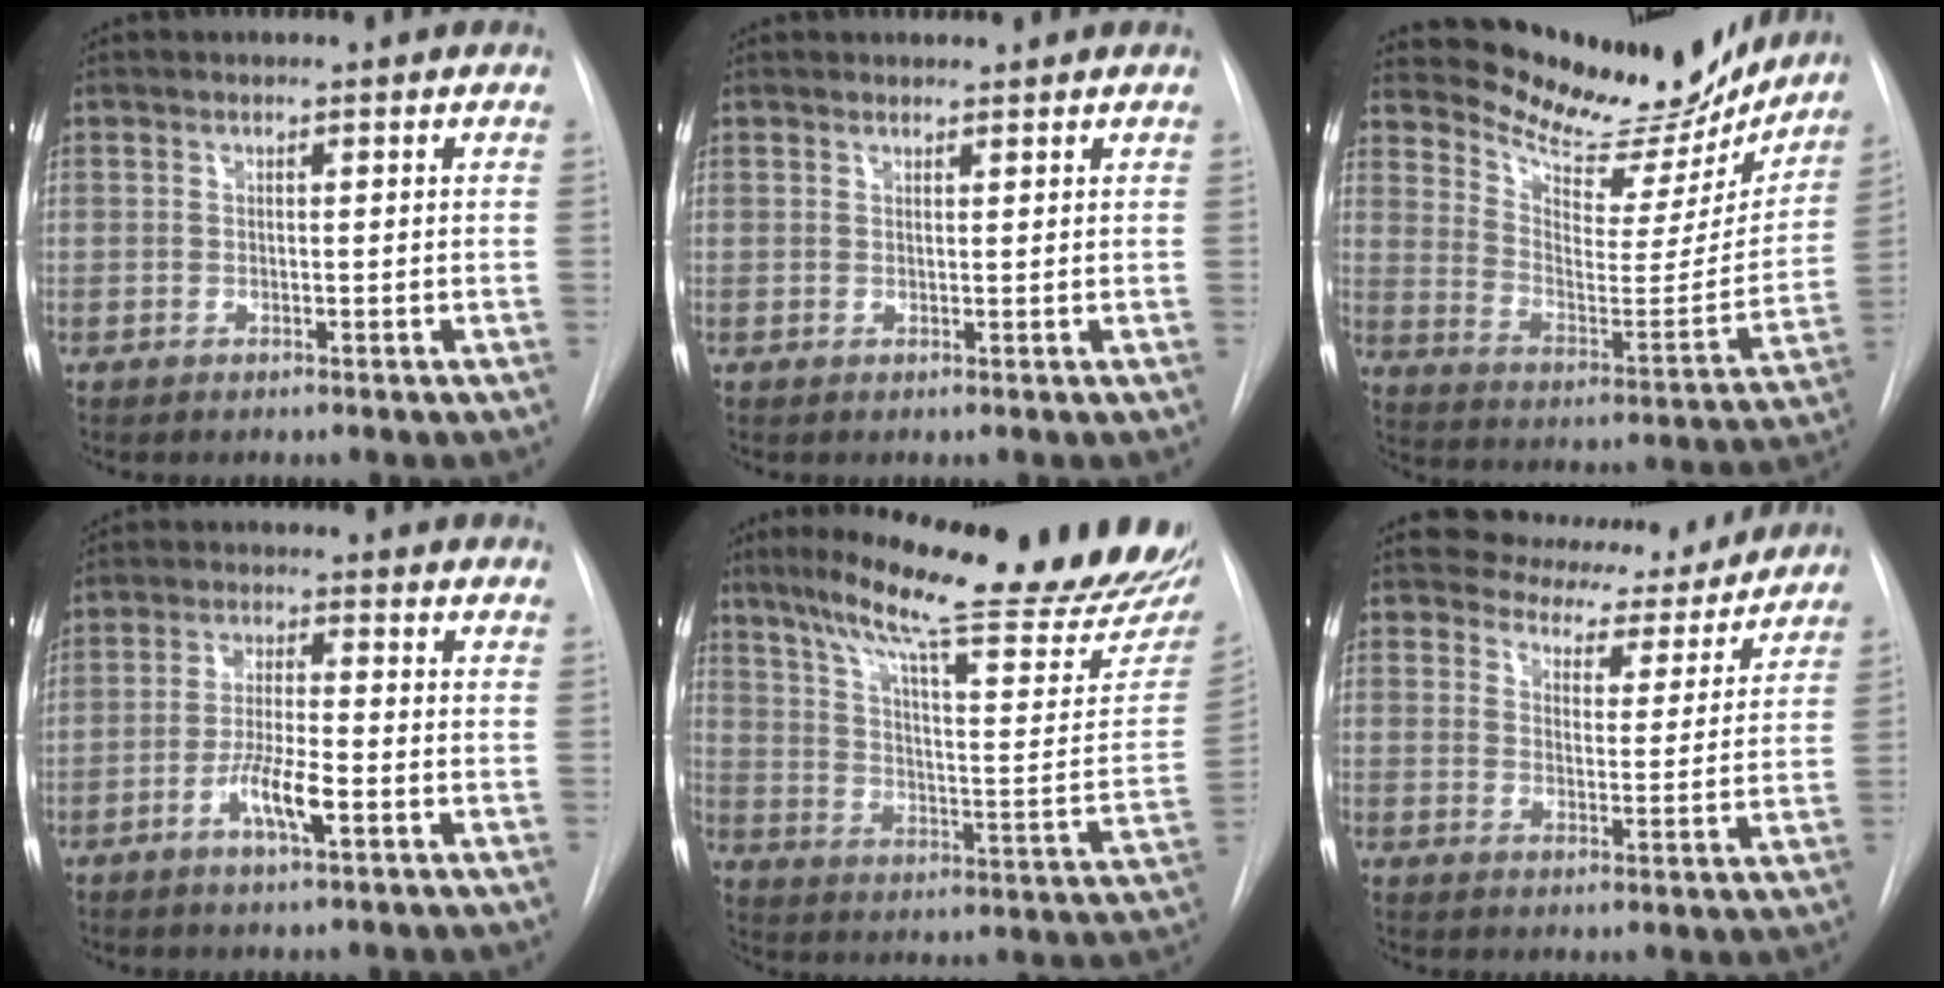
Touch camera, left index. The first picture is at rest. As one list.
[{"total": 0.7, "force": [0.7, 0.1, -0.2], "torque": [-0.005, 0.001, 0.012]}, {"total": 20.4, "force": [18.8, 5.7, 5.5], "torque": [-0.079, -0.044, 0.263]}, {"total": 6.4, "force": [-3.2, 0.8, 5.5], "torque": [-0.106, -0.008, -0.059]}, {"total": 29.9, "force": [23.8, 3.4, 17.9], "torque": [-0.250, -0.055, 0.316]}, {"total": 11.3, "force": [10.4, 4.0, 1.6], "torque": [-0.007, -0.016, 0.123]}]